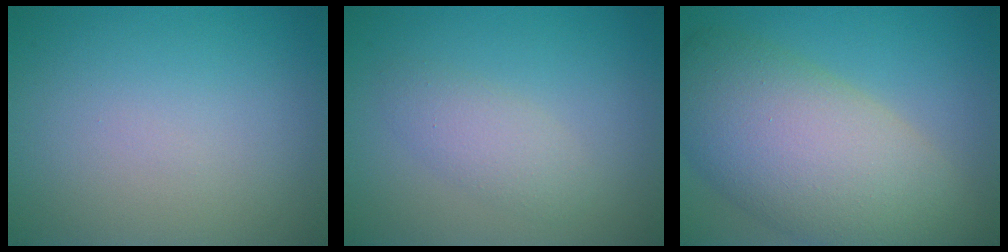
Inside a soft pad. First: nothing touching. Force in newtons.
{"total": 2.3, "press": 2.3, "slide": 0.1}
{"total": 11.7, "press": 11.7, "slide": 0.6}